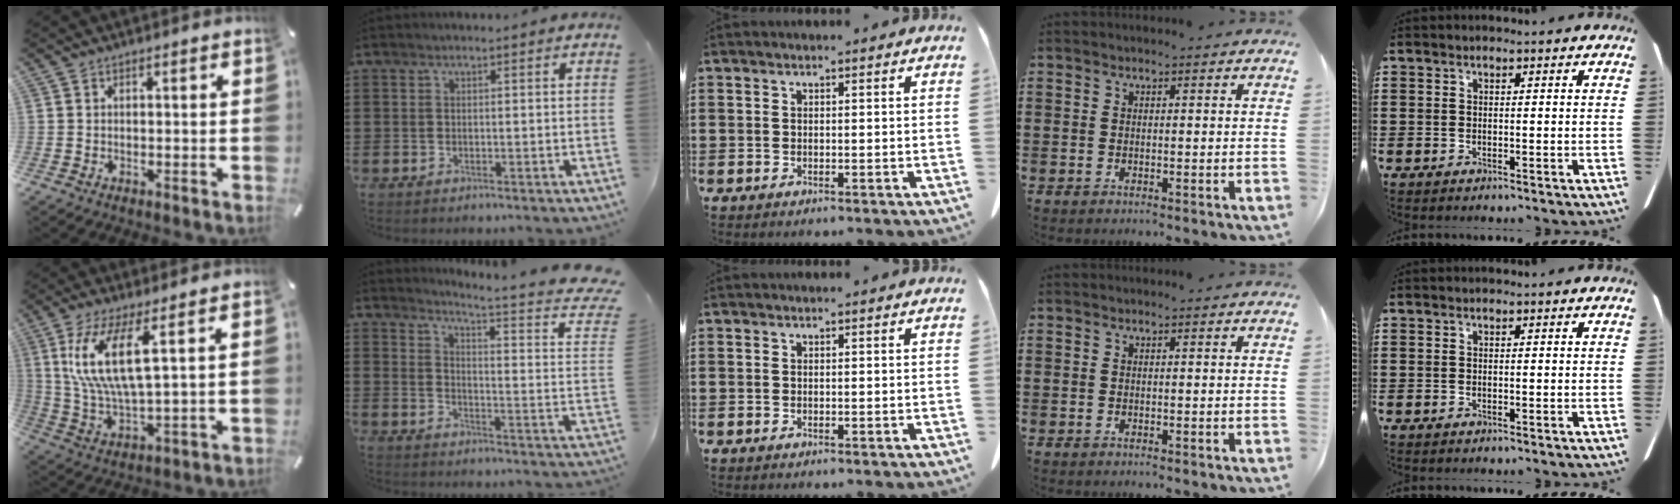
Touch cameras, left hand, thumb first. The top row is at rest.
{"thumb": {"total": 13.1, "force": [4.9, 4.0, 11.4], "torque": [-0.253, -0.004, 0.085]}, "index": {"total": 4.2, "force": [3.0, -0.9, 2.8], "torque": [-0.055, -0.043, 0.038]}}